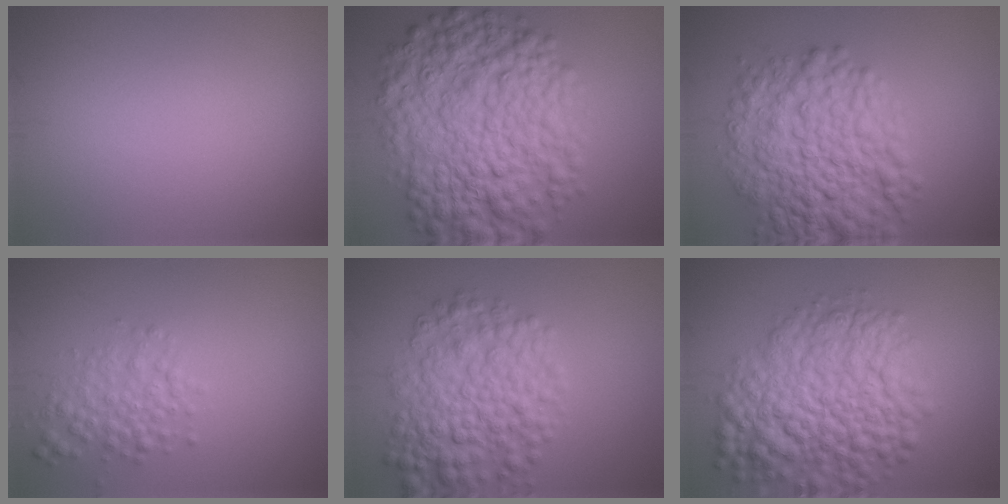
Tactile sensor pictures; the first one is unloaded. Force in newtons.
{"total": 12.1, "press": 12.1, "slide": 0.2}
{"total": 9.5, "press": 9.5, "slide": 0.2}
{"total": 2.8, "press": 2.8, "slide": 0.1}
{"total": 7.3, "press": 7.3, "slide": 0.1}
{"total": 10.4, "press": 10.4, "slide": 0.4}